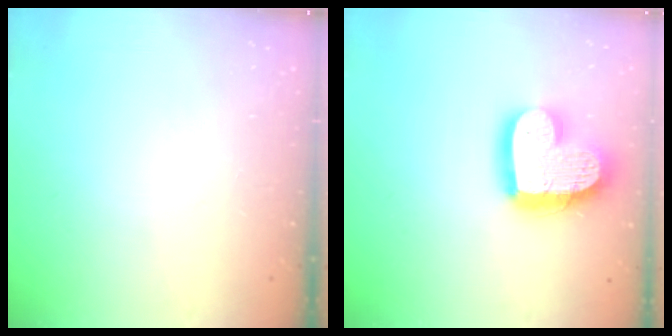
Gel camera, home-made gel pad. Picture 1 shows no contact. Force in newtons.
{"total": 17.7, "press": 17.6, "slide": 1.6}